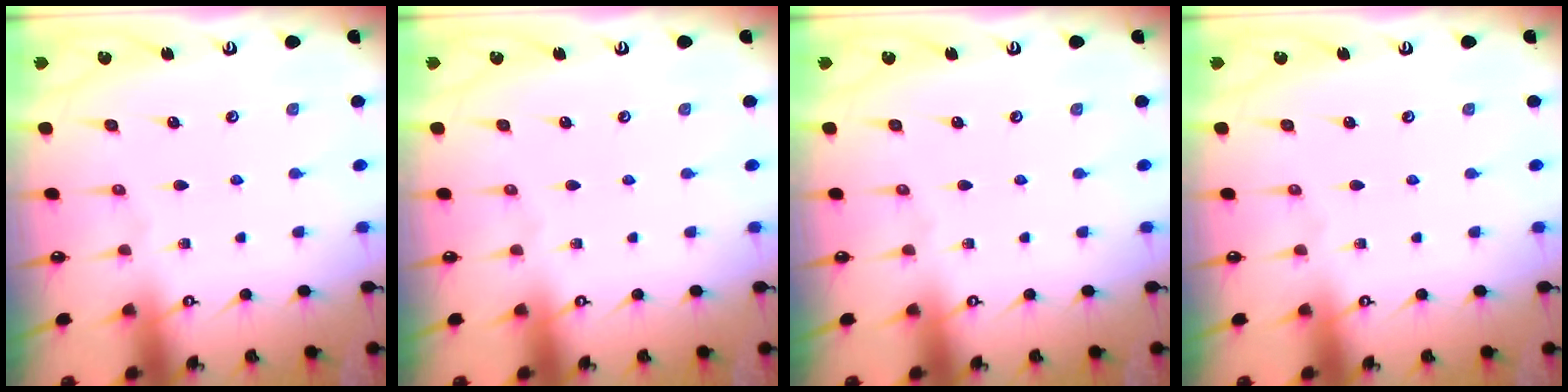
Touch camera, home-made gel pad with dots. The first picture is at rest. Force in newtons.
{"total": 0.0}
{"total": 0.0}
{"total": 0.0}